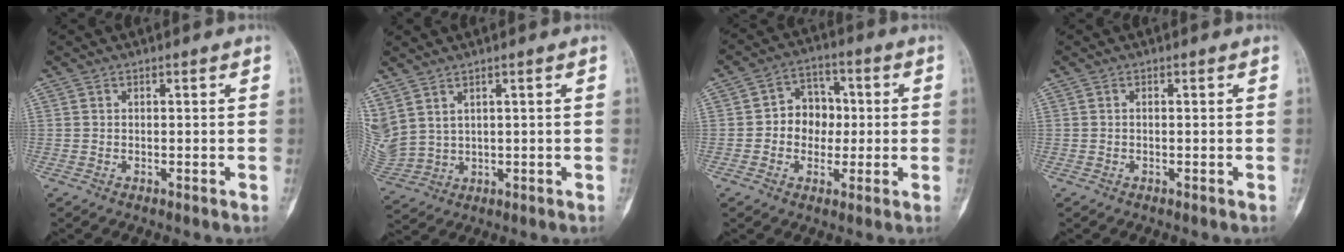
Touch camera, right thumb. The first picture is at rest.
{"total": 7.6, "force": [3.9, 4.7, 4.5], "torque": [-0.111, -0.010, 0.100]}
{"total": 8.3, "force": [-0.1, 6.8, 4.7], "torque": [-0.027, 0.020, -0.011]}
{"total": 0.0}